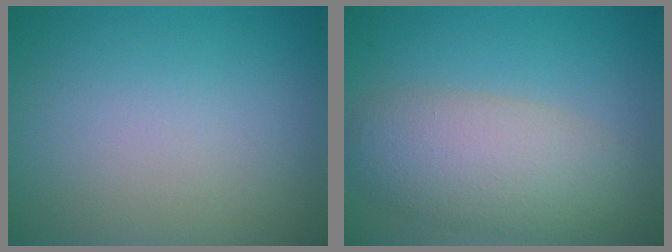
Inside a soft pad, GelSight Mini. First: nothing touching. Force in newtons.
{"total": 6.3, "press": 6.3, "slide": 0.4}